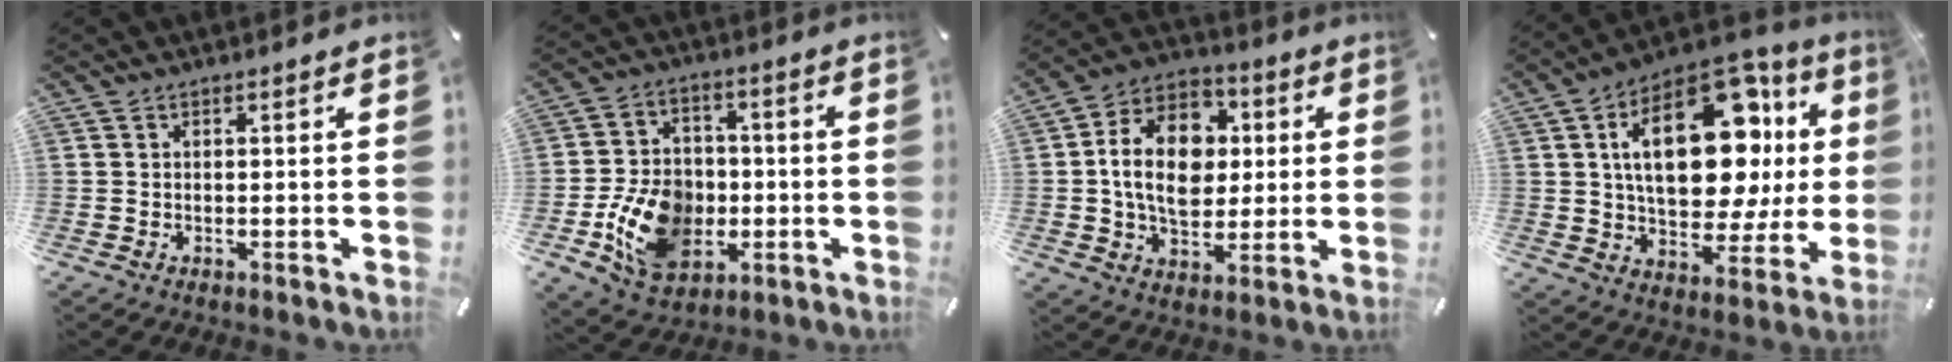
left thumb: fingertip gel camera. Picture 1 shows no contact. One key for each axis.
{"total": 14.7, "fx": -3.6, "fy": 11.1, "fz": 8.9, "tx": -0.190, "ty": 0.011, "tz": -0.062}
{"total": 15.8, "fx": 0.4, "fy": 11.7, "fz": 10.5, "tx": -0.202, "ty": 0.013, "tz": 0.005}
{"total": 27.0, "fx": 7.2, "fy": 14.6, "fz": 21.6, "tx": -0.347, "ty": -0.038, "tz": 0.122}